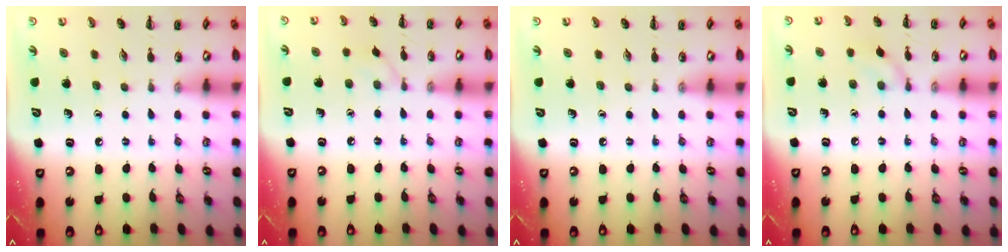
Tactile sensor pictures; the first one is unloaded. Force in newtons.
{"total": 3.1, "press": 2.9, "slide": 1.2}
{"total": 0.0}
{"total": 6.6, "press": 6.4, "slide": 1.8}